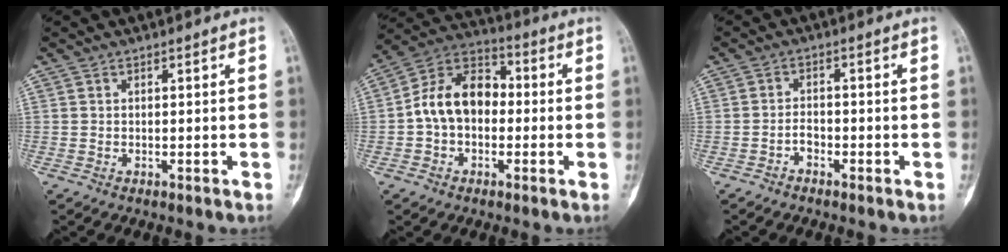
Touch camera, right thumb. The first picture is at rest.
{"total": 12.4, "force": [-0.8, 9.0, 8.6], "torque": [-0.126, 0.041, -0.028]}
{"total": 2.0, "force": [-1.4, 1.2, 0.8], "torque": [-0.004, 0.013, -0.028]}